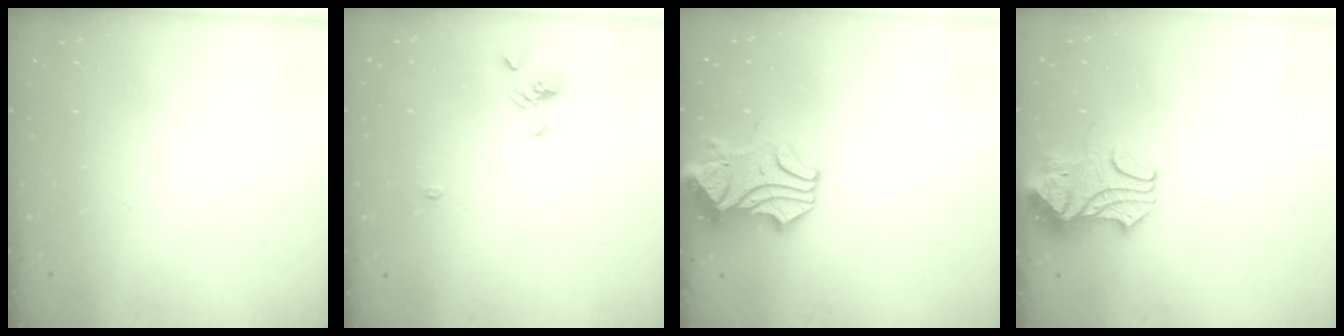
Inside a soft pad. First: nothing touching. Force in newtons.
{"total": 2.2, "press": 2.2, "slide": 0.4}
{"total": 2.3, "press": 1.7, "slide": 1.4}
{"total": 2.4, "press": 2.2, "slide": 1.0}